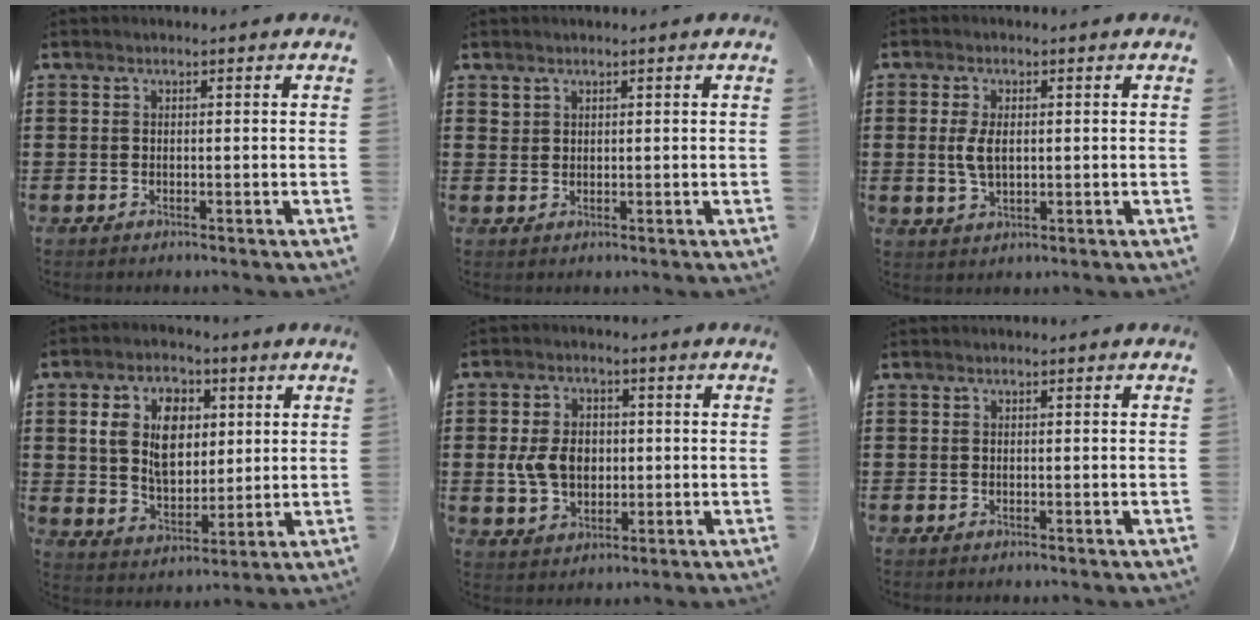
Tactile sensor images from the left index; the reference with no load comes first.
{"total": 1.2, "force": [1.0, 0.6, 0.1], "torque": [-0.005, 0.002, 0.021]}
{"total": 4.0, "force": [0.4, 2.1, 3.4], "torque": [-0.084, 0.001, 0.001]}
{"total": 9.3, "force": [3.0, 6.2, 6.4], "torque": [-0.135, 0.013, 0.051]}
{"total": 6.6, "force": [0.0, 4.9, 4.5], "torque": [-0.107, 0.004, -0.009]}
{"total": 0.0}